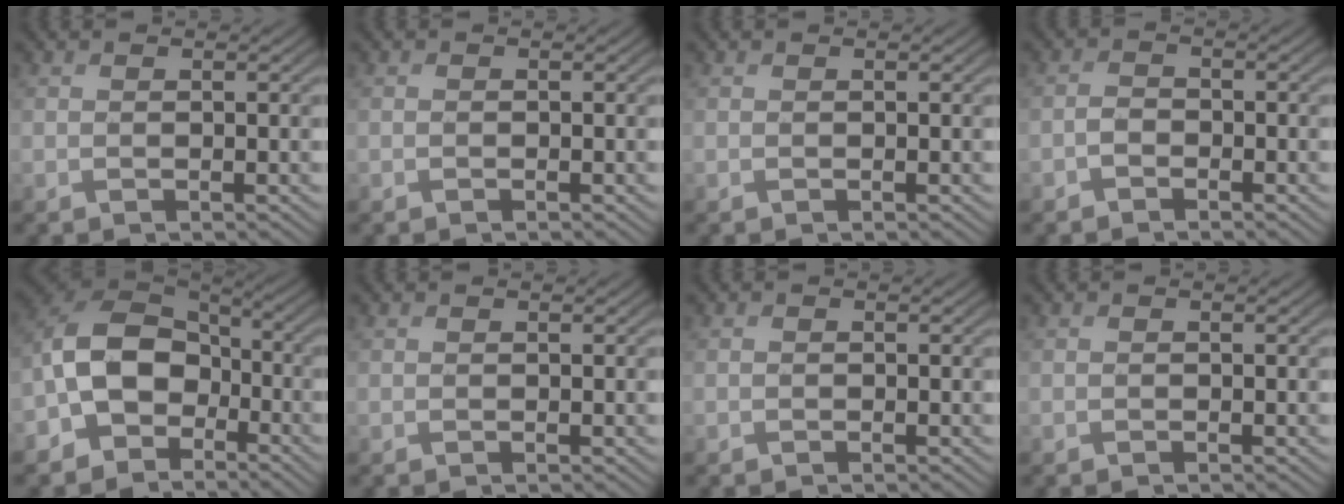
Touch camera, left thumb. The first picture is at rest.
{"total": 0.0}
{"total": 0.0}
{"total": 1.6, "force": [-1.1, 0.9, 0.7], "torque": [-0.013, 0.004, -0.027]}
{"total": 10.3, "force": [-3.9, 7.2, 6.3], "torque": [-0.128, 0.003, -0.100]}
{"total": 0.0}
{"total": 0.0}
{"total": 0.0}